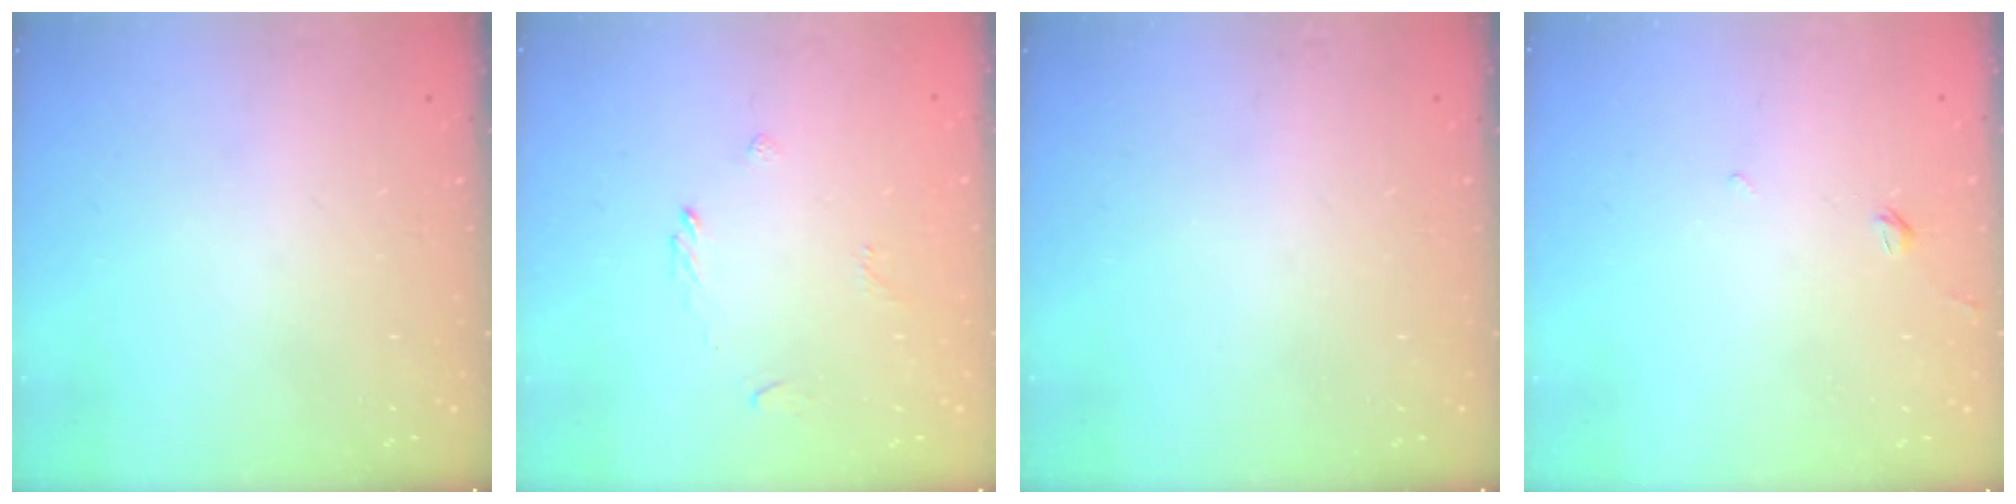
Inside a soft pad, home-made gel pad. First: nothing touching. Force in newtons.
{"total": 2.6, "press": 2.5, "slide": 0.8}
{"total": 0.0}
{"total": 2.0, "press": 1.9, "slide": 0.5}